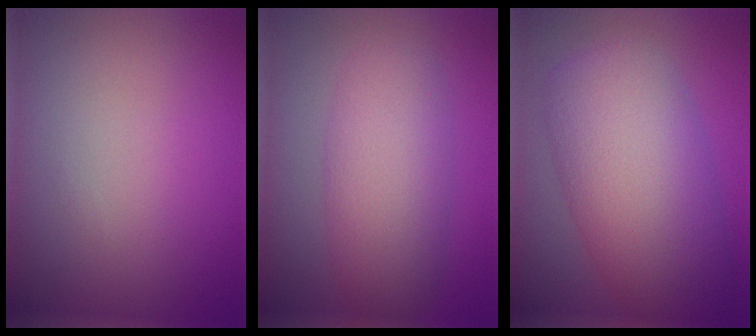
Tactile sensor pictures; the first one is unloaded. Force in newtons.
{"total": 5.5, "press": 5.5, "slide": 0.2}
{"total": 10.2, "press": 10.2, "slide": 0.1}